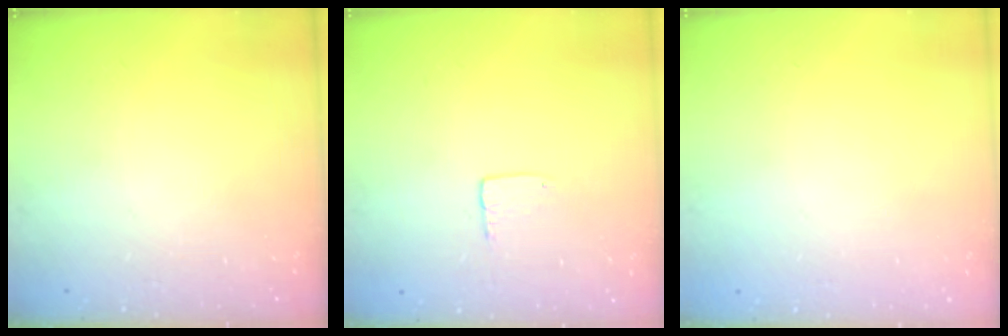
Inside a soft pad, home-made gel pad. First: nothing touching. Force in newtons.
{"total": 3.9, "press": 3.9, "slide": 0.3}
{"total": 0.0}